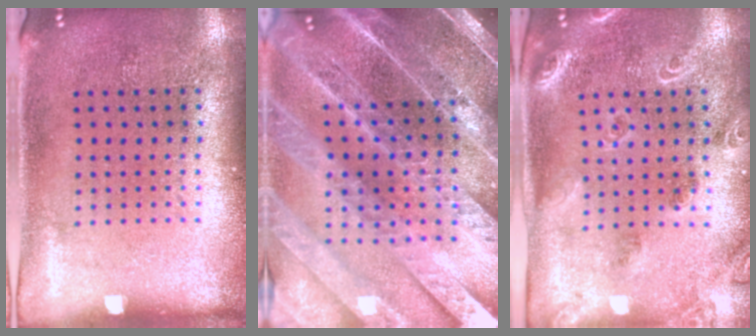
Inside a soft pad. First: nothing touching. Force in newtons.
{"total": 5.2, "press": 4.4, "slide": 2.6}
{"total": 1.8, "press": 1.7, "slide": 0.4}